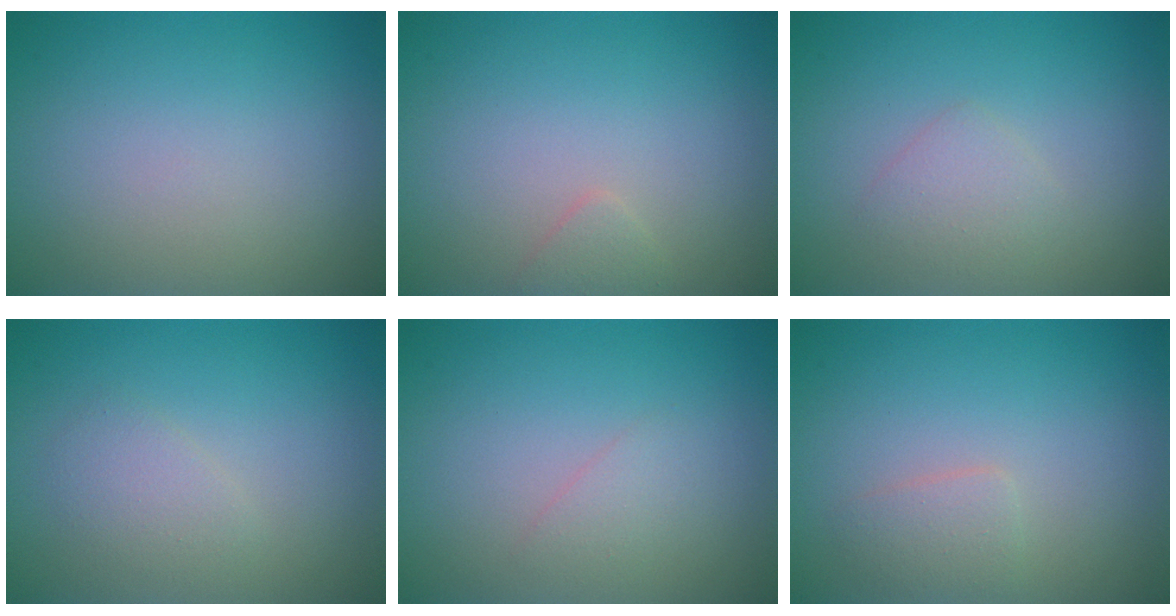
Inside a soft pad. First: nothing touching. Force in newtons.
{"total": 0.8, "press": 0.8, "slide": 0.1}
{"total": 1.6, "press": 1.6, "slide": 0.1}
{"total": 1.6, "press": 1.6, "slide": 0.0}
{"total": 1.0, "press": 1.0, "slide": 0.0}
{"total": 1.4, "press": 1.4, "slide": 0.1}